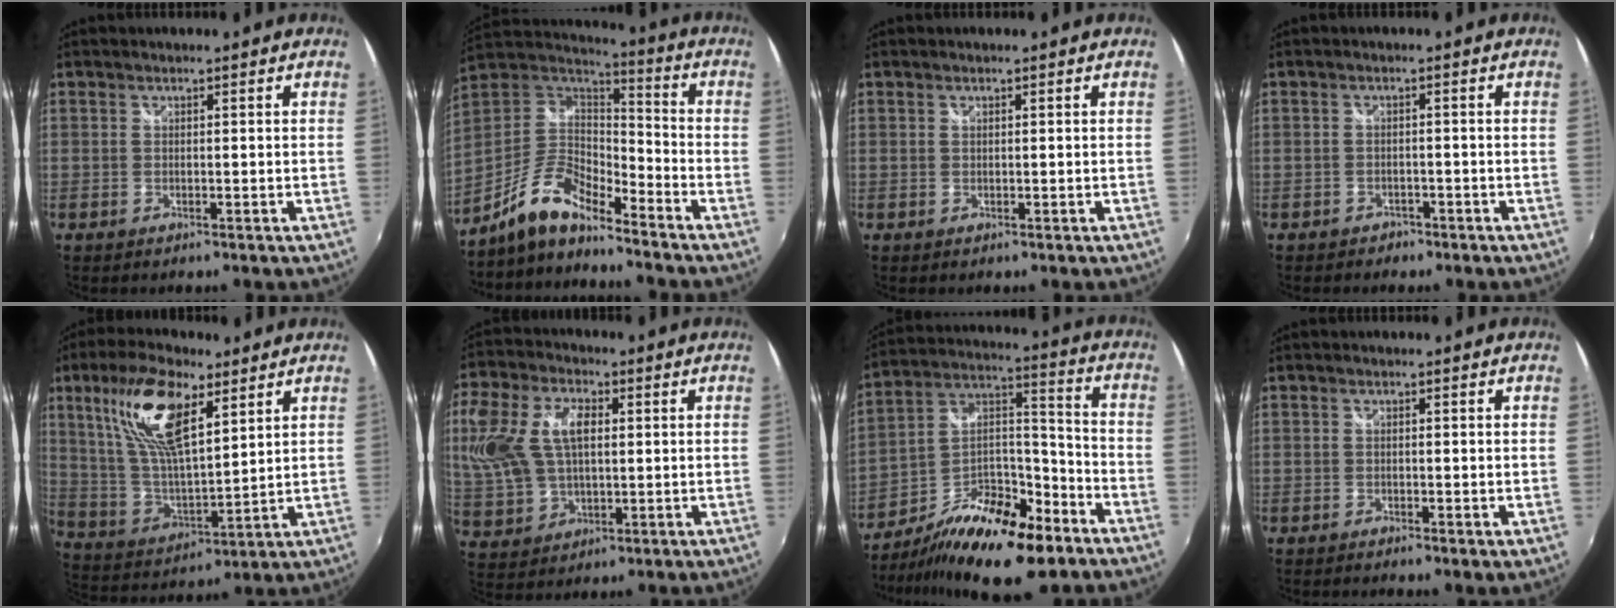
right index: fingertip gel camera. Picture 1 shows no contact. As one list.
[{"total": 12.3, "force": [-9.7, 3.4, 6.8], "torque": [-0.153, 0.010, -0.190]}, {"total": 0.0}, {"total": 2.8, "force": [-2.0, 1.8, 0.4], "torque": [-0.016, -0.001, -0.028]}, {"total": 17.4, "force": [8.8, 6.4, 13.6], "torque": [-0.265, 0.015, 0.175]}, {"total": 17.1, "force": [3.5, 10.4, 13.1], "torque": [-0.293, 0.023, 0.075]}, {"total": 21.1, "force": [-13.3, 8.2, 14.1], "torque": [-0.260, -0.007, -0.223]}, {"total": 0.7, "force": [-0.3, 0.2, 0.6], "torque": [-0.012, -0.002, -0.008]}]